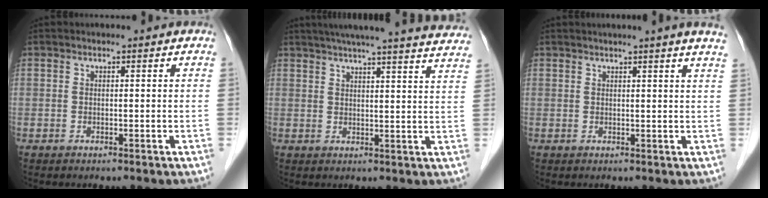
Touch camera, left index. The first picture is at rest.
{"total": 25.4, "force": [23.2, 0.6, 10.3], "torque": [-0.156, -0.022, 0.279]}
{"total": 6.1, "force": [5.2, -1.0, 3.0], "torque": [-0.034, 0.007, 0.048]}